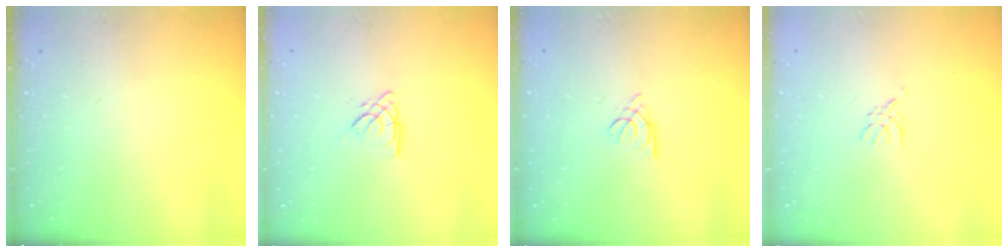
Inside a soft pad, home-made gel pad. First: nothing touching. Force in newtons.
{"total": 3.1, "press": 3.1, "slide": 0.3}
{"total": 2.5, "press": 2.5, "slide": 0.5}
{"total": 1.8, "press": 1.7, "slide": 0.4}